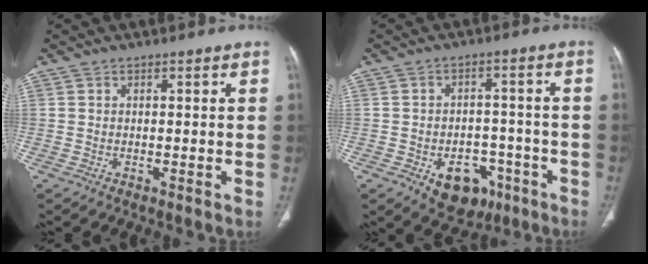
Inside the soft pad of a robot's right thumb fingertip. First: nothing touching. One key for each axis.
{"total": 9.9, "fx": -4.8, "fy": 6.8, "fz": 5.4, "tx": -0.041, "ty": 0.031, "tz": -0.057}